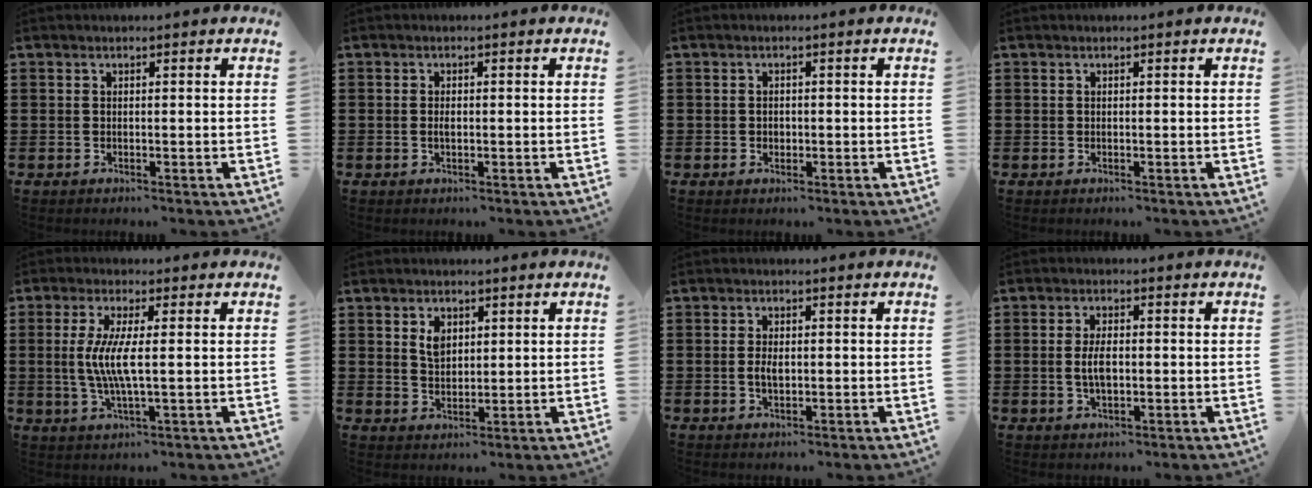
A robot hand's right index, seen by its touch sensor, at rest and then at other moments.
{"total": 1.3, "force": [-0.1, 0.6, 1.1], "torque": [-0.023, 0.002, -0.003]}
{"total": 1.0, "force": [-0.1, 0.9, 0.5], "torque": [-0.012, 0.006, -0.002]}
{"total": 0.0}
{"total": 6.0, "force": [0.1, 0.7, 6.0], "torque": [-0.131, -0.013, -0.007]}
{"total": 3.2, "force": [1.3, 2.1, 2.0], "torque": [-0.048, 0.007, 0.024]}
{"total": 2.5, "force": [-0.2, 1.2, 2.1], "torque": [-0.042, 0.002, -0.004]}
{"total": 4.2, "force": [-0.2, 2.0, 3.8], "torque": [-0.080, 0.002, -0.006]}